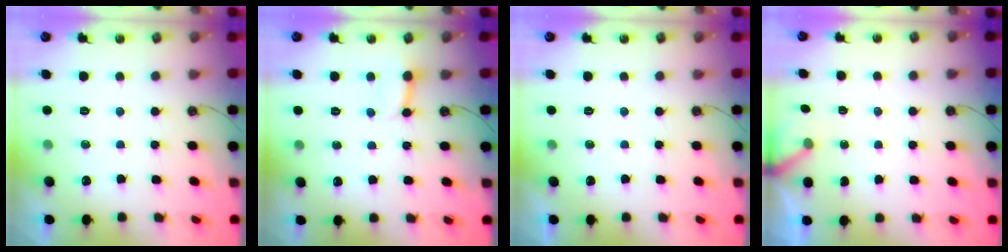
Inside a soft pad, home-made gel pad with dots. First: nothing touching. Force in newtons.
{"total": 3.4, "press": 3.4, "slide": 0.1}
{"total": 0.0}
{"total": 3.1, "press": 3.1, "slide": 0.2}